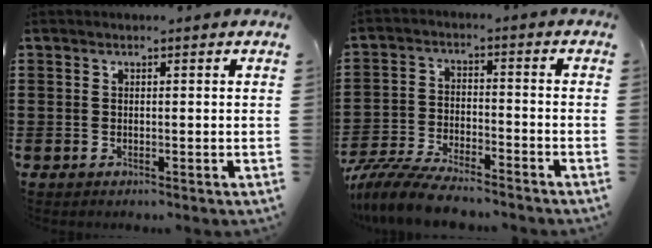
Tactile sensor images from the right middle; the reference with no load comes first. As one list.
[{"total": 7.8, "force": [-7.4, 0.8, 2.4], "torque": [-0.064, 0.001, -0.146]}]